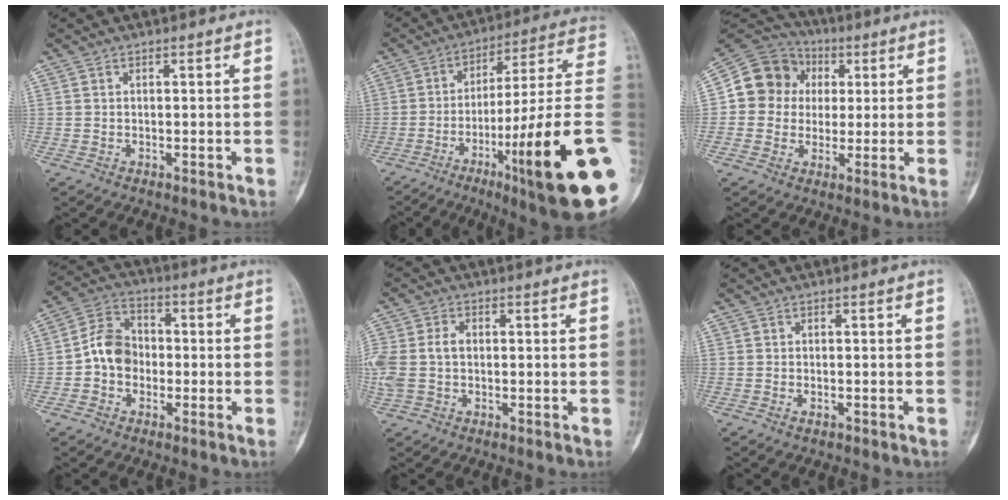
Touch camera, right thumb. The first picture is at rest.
{"total": 25.2, "force": [-7.2, 2.0, 24.1], "torque": [-0.318, 0.022, -0.109]}
{"total": 12.3, "force": [1.7, 11.4, 4.2], "torque": [-0.044, 0.023, 0.021]}
{"total": 8.2, "force": [-1.2, 6.6, 4.7], "torque": [-0.069, 0.033, -0.039]}
{"total": 7.0, "force": [0.0, 4.9, 5.0], "torque": [-0.130, 0.018, 0.002]}
{"total": 0.7, "force": [-0.4, 0.4, 0.3], "torque": [-0.009, 0.006, -0.005]}